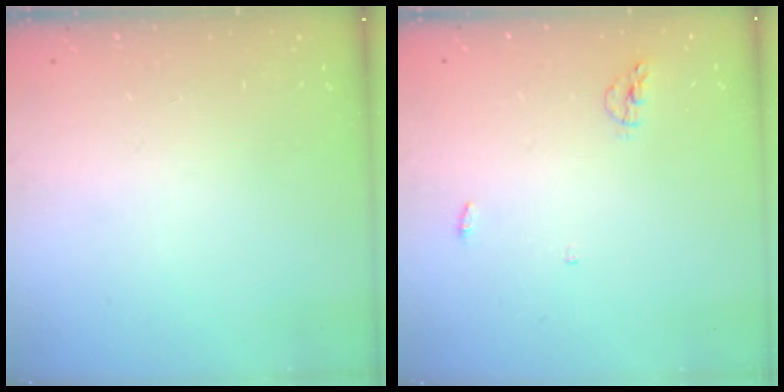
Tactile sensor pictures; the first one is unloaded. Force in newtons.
{"total": 4.3, "press": 4.1, "slide": 1.0}